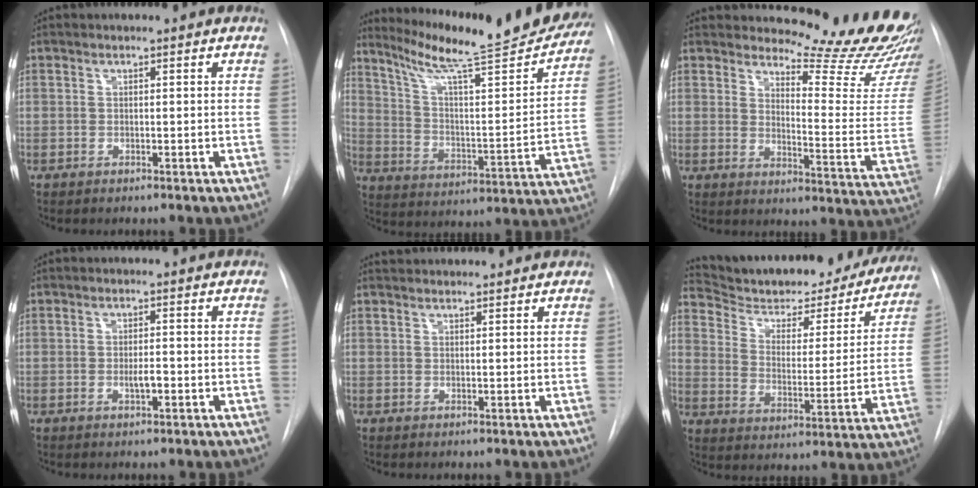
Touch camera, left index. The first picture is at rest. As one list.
[{"total": 25.1, "force": [22.2, 1.9, 11.6], "torque": [-0.181, -0.059, 0.309]}, {"total": 19.1, "force": [18.2, 1.1, 5.9], "torque": [-0.074, -0.146, 0.207]}, {"total": 1.9, "force": [-0.6, 0.5, 1.7], "torque": [-0.031, 0.000, -0.009]}, {"total": 5.4, "force": [5.3, 0.8, 1.1], "torque": [-0.013, 0.036, 0.068]}, {"total": 27.0, "force": [24.4, 6.3, 9.6], "torque": [-0.142, -0.045, 0.320]}]